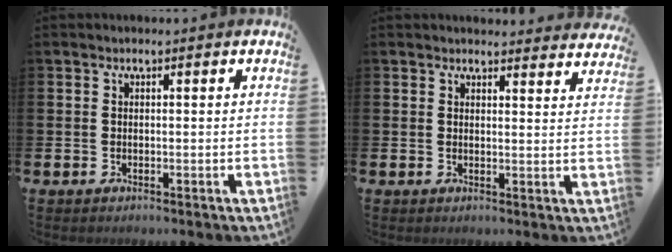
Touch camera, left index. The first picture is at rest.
{"total": 2.9, "force": [2.8, 0.4, -0.1], "torque": [0.007, -0.019, 0.050]}